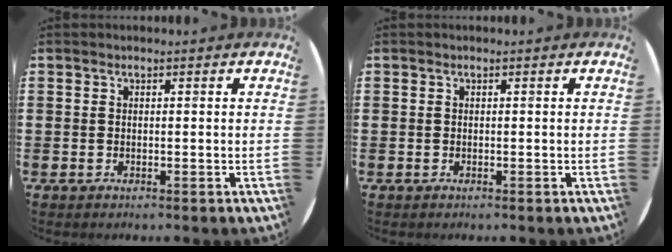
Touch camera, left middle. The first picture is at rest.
{"total": 0.0}